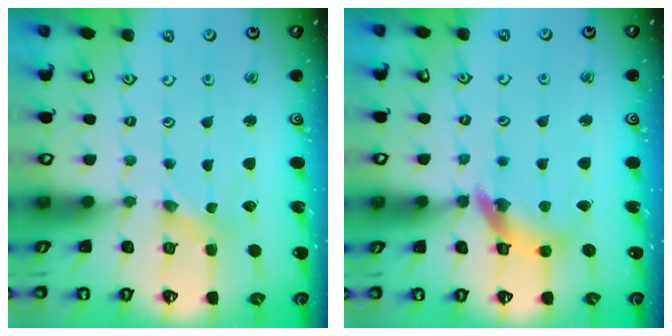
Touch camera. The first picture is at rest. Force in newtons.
{"total": 11.6, "press": 11.5, "slide": 1.3}